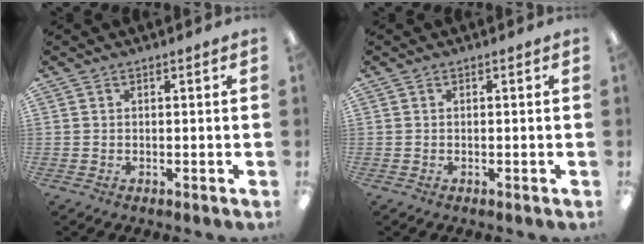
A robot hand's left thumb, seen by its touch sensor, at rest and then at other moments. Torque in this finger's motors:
{"motor_torque": [-0.07, -0.09, 0.06, 0.00, 0.00]}